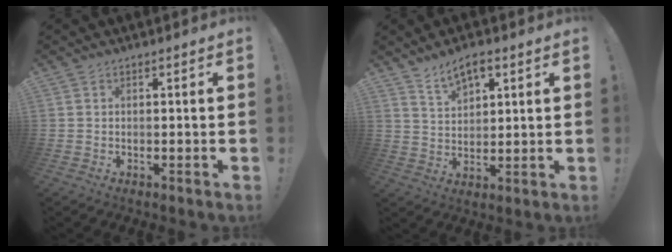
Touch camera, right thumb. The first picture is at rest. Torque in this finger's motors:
{"motor_torque": [-0.01, 0.03, 0.27, 0.44, 0.08]}